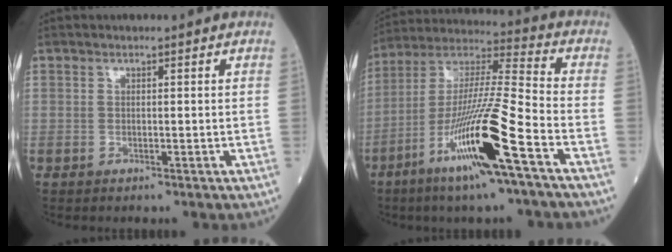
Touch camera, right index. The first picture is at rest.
{"total": 17.6, "force": [-7.9, -0.2, 15.7], "torque": [-0.318, -0.024, -0.149]}